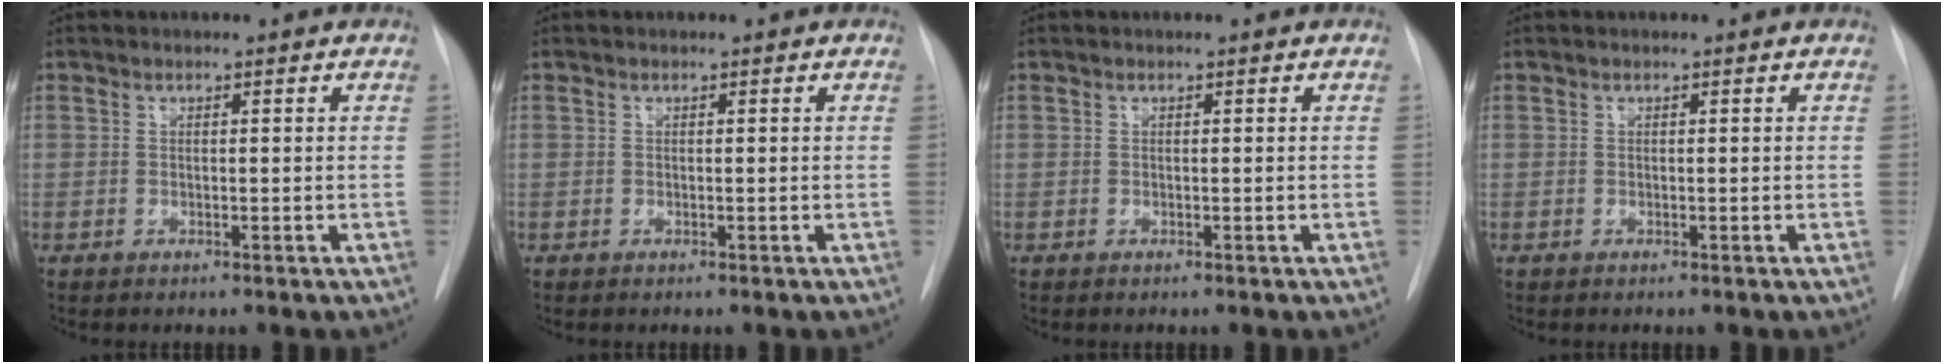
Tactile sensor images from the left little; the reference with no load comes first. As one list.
[{"total": 0.0}, {"total": 0.0}, {"total": 0.0}]